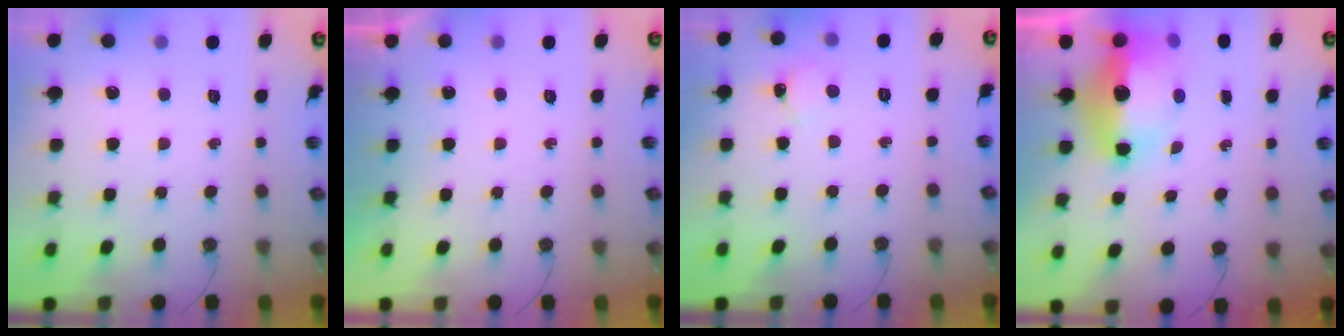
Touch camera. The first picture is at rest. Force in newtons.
{"total": 0.0}
{"total": 2.2, "press": 2.2, "slide": 0.3}
{"total": 14.5, "press": 13.9, "slide": 4.0}